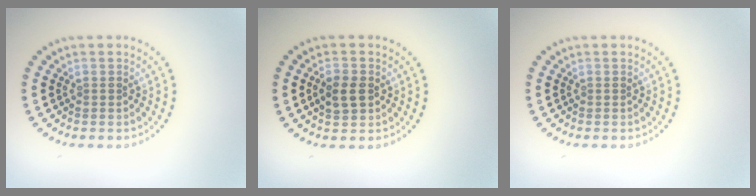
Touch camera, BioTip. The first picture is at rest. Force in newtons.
{"total": 2.6, "press": 2.6, "slide": 0.1}
{"total": 0.0}